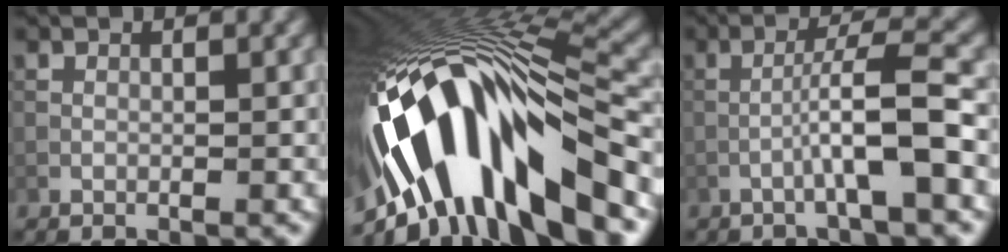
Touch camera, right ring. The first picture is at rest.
{"total": 15.4, "force": [-5.1, 5.6, 13.4], "torque": [-0.241, 0.018, -0.077]}
{"total": 4.3, "force": [-1.7, -0.1, 3.9], "torque": [-0.066, 0.025, -0.035]}